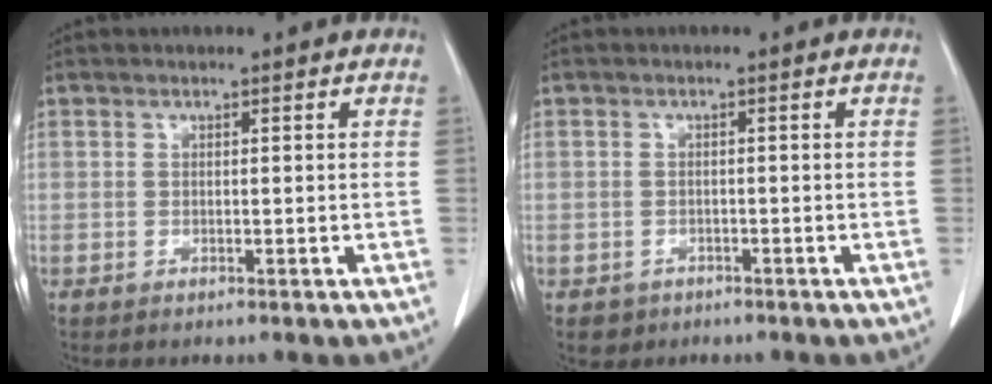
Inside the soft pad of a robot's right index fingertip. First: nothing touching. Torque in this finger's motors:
{"motor_torque": [-0.76, -0.69, -0.70, -0.21]}